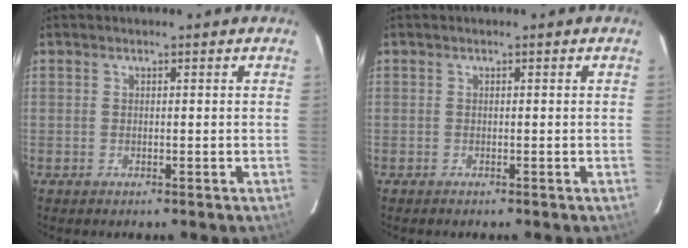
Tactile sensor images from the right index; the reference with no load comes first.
{"total": 0.6, "force": [-0.5, 0.0, 0.3], "torque": [-0.004, -0.002, -0.008]}